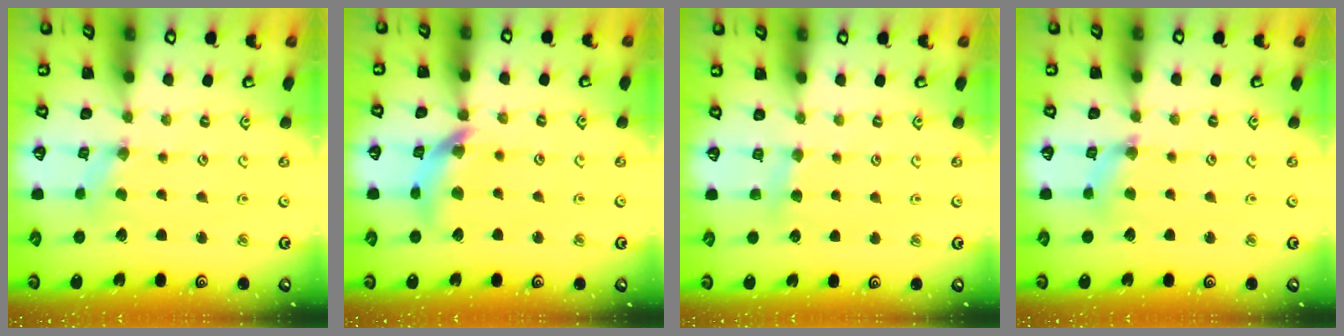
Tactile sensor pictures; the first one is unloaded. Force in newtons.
{"total": 12.1, "press": 12.0, "slide": 1.4}
{"total": 3.5, "press": 3.4, "slide": 0.6}
{"total": 3.3, "press": 3.3, "slide": 0.3}